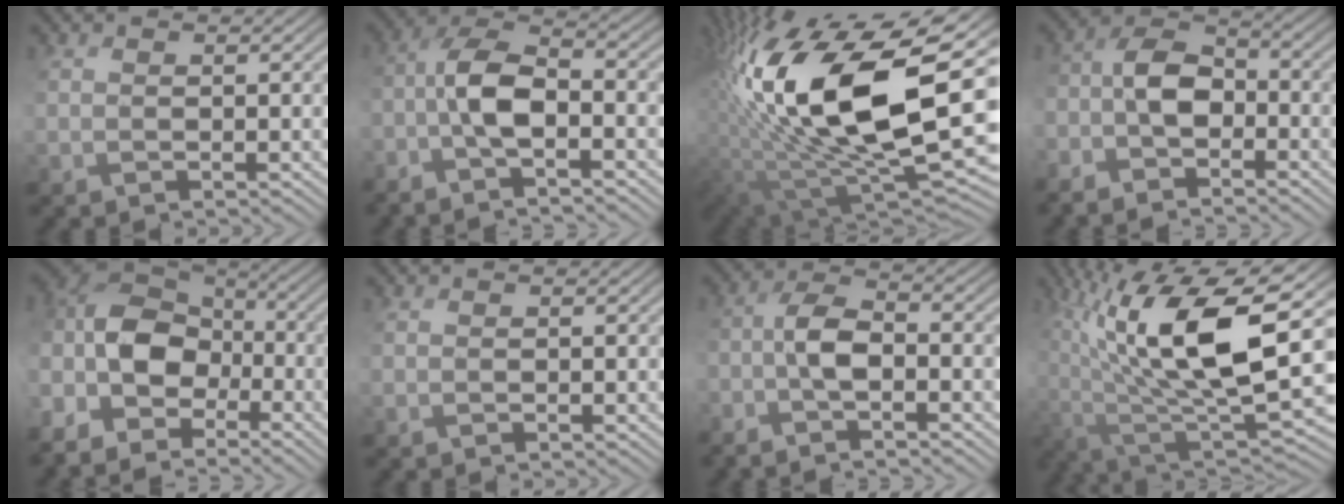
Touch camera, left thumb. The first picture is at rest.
{"total": 6.7, "force": [-2.8, 2.4, 5.6], "torque": [-0.109, 0.010, -0.070]}
{"total": 20.3, "force": [4.2, 8.8, 17.8], "torque": [-0.341, 0.012, 0.068]}
{"total": 6.4, "force": [-3.4, 3.5, 4.1], "torque": [-0.092, 0.001, -0.080]}
{"total": 10.1, "force": [-3.7, 5.9, 7.3], "torque": [-0.178, -0.008, -0.086]}
{"total": 0.0}
{"total": 5.1, "force": [-2.3, 1.8, 4.2], "torque": [-0.083, 0.008, -0.057]}
{"total": 16.3, "force": [3.1, 5.2, 15.1], "torque": [-0.288, 0.002, 0.056]}